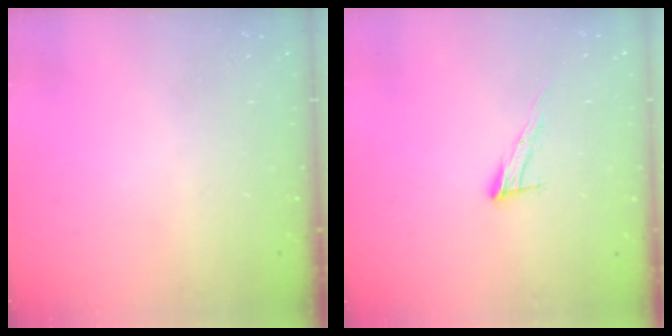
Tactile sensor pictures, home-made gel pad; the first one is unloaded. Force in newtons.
{"total": 8.8, "press": 8.7, "slide": 0.2}